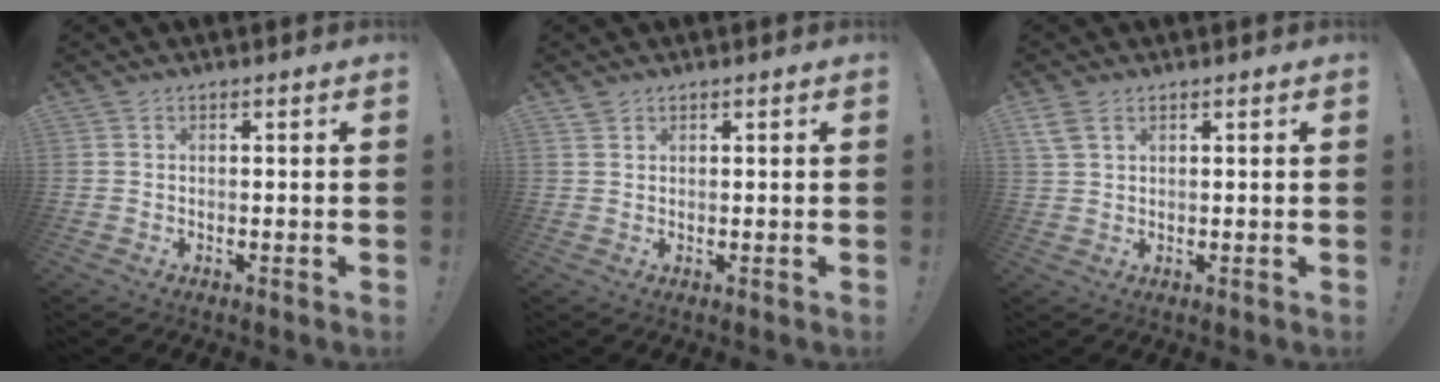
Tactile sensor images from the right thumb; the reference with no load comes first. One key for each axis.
{"total": 1.1, "fx": 0.9, "fy": 0.6, "fz": 0.2, "tx": -0.003, "ty": -0.002, "tz": 0.019}
{"total": 4.0, "fx": 2.3, "fy": 2.1, "fz": 2.5, "tx": -0.044, "ty": -0.007, "tz": 0.046}